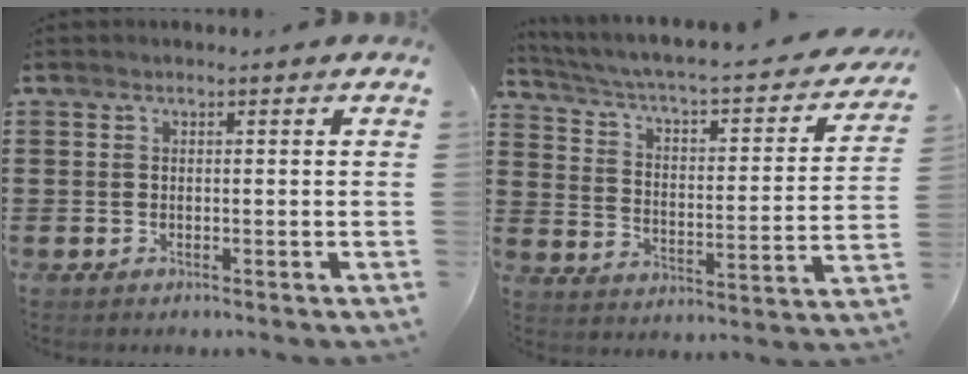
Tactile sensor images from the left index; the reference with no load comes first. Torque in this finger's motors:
{"motor_torque": [2.14, 0.00, 0.71, 0.21]}